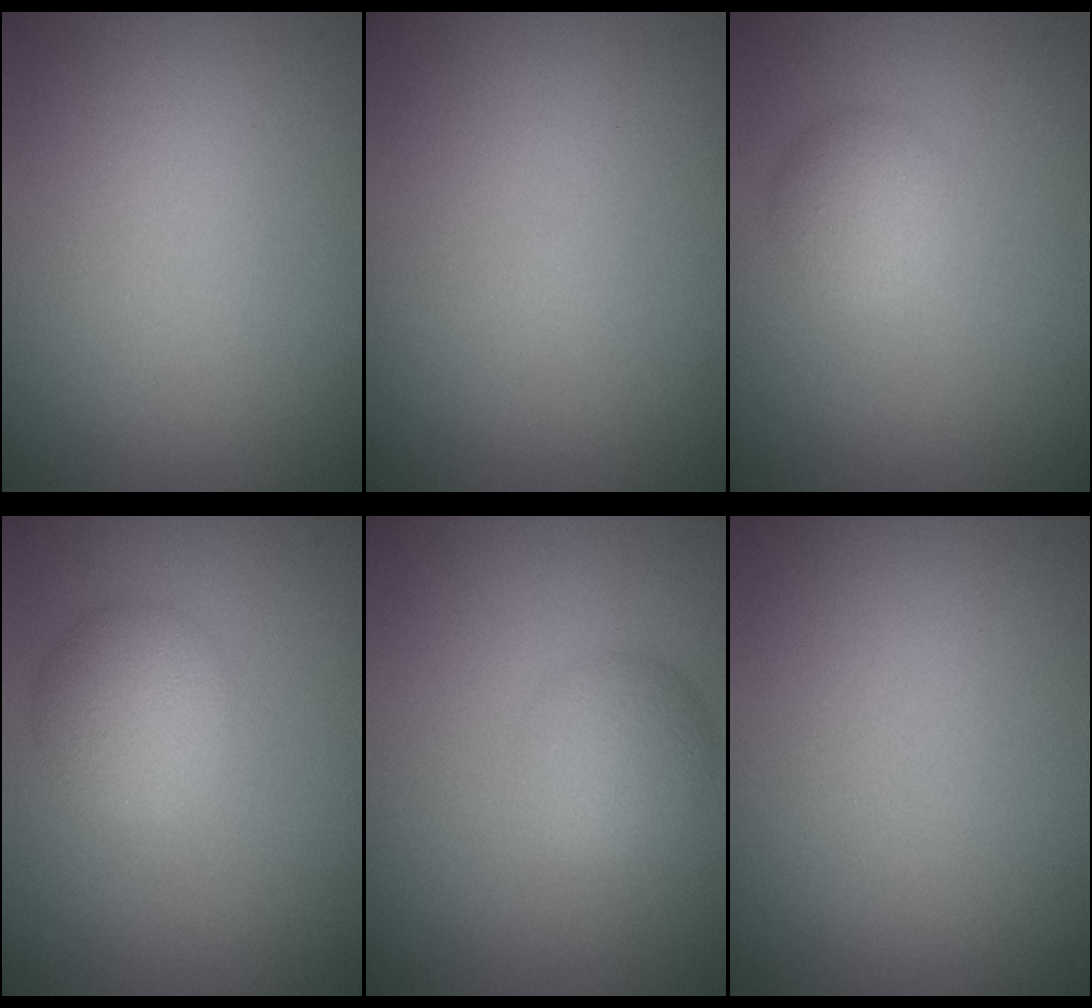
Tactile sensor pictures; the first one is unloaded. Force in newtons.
{"total": 0.0}
{"total": 2.3, "press": 2.3, "slide": 0.0}
{"total": 3.5, "press": 3.5, "slide": 0.1}
{"total": 2.6, "press": 2.6, "slide": 0.2}
{"total": 0.0}